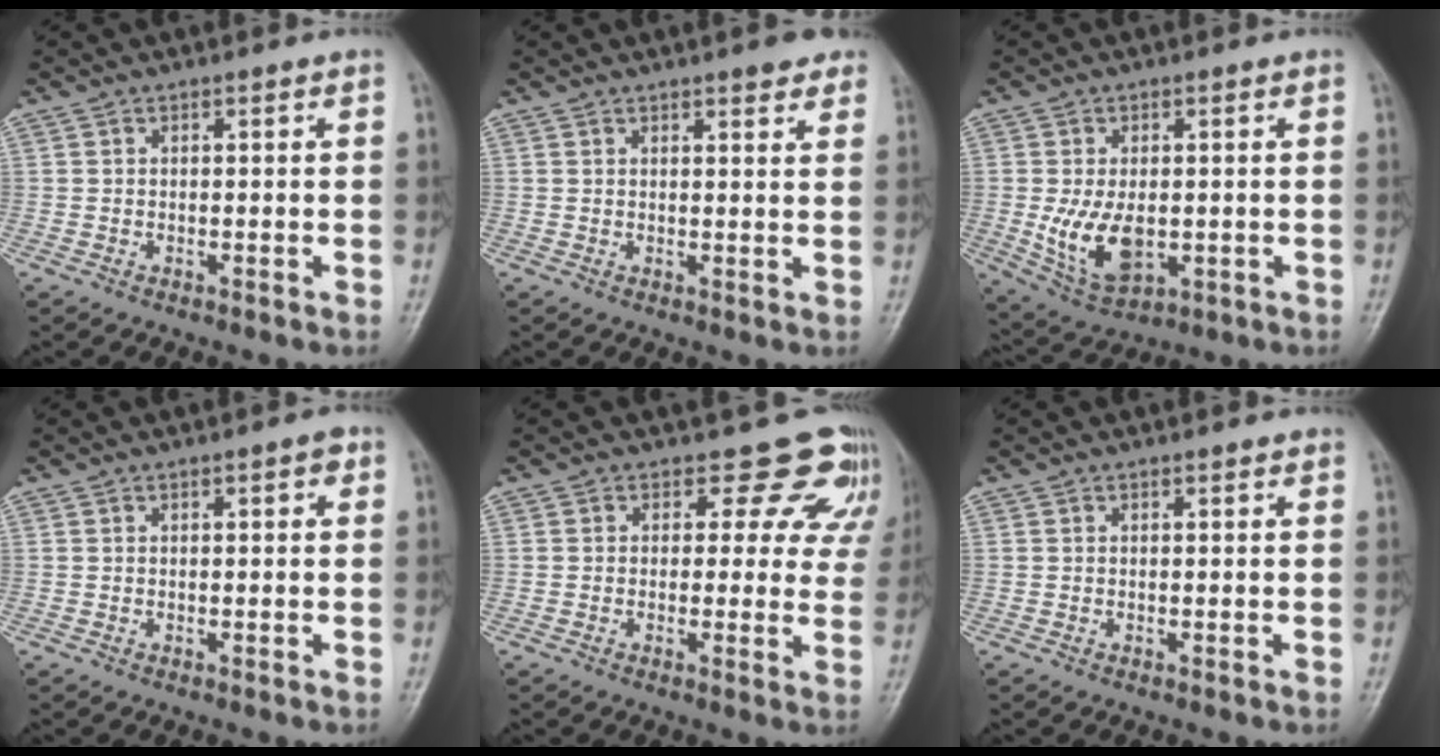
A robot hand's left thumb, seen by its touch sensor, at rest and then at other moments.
{"total": 4.4, "force": [3.3, 1.1, 2.7], "torque": [-0.018, -0.010, 0.036]}
{"total": 9.5, "force": [-0.8, 5.5, 7.7], "torque": [-0.134, -0.014, 0.002]}
{"total": 1.5, "force": [0.7, 0.5, 1.3], "torque": [-0.015, 0.000, 0.008]}
{"total": 9.1, "force": [7.5, 4.8, 1.5], "torque": [0.040, -0.039, 0.058]}
{"total": 0.7, "force": [0.6, 0.1, 0.3], "torque": [-0.005, -0.002, 0.008]}